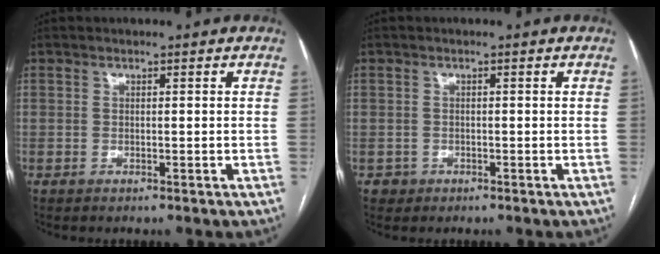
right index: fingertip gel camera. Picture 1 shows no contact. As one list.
[{"total": 1.5, "force": [-0.6, 1.3, -0.2], "torque": [0.006, 0.008, -0.010]}]